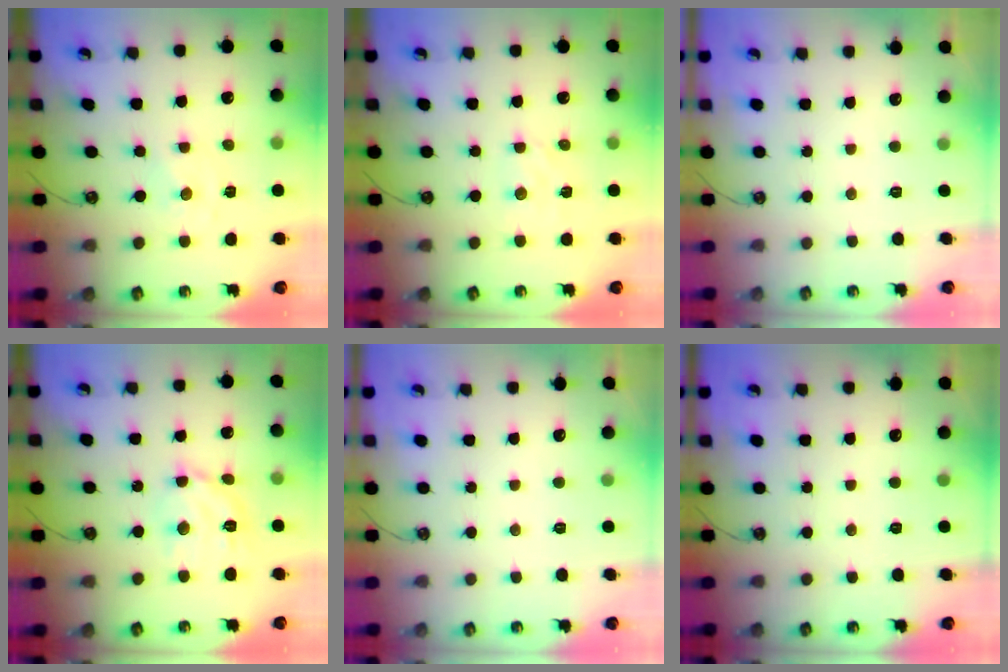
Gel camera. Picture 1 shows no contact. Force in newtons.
{"total": 2.5, "press": 2.5, "slide": 0.4}
{"total": 0.0}
{"total": 12.2, "press": 12.2, "slide": 1.0}
{"total": 0.0}
{"total": 0.0}